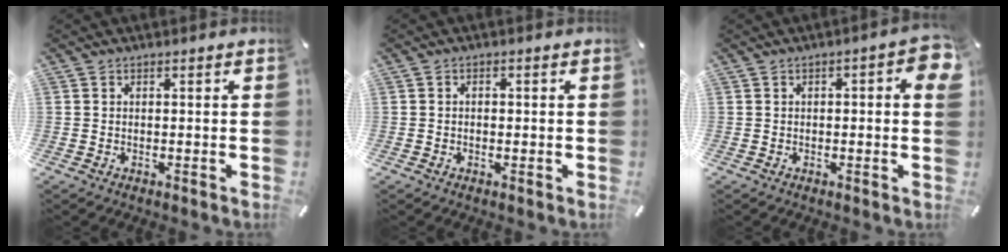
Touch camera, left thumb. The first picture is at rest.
{"total": 1.1, "force": [-0.3, 0.8, 0.7], "torque": [-0.013, 0.003, -0.007]}
{"total": 4.6, "force": [0.3, 1.7, 4.3], "torque": [-0.052, 0.001, 0.000]}